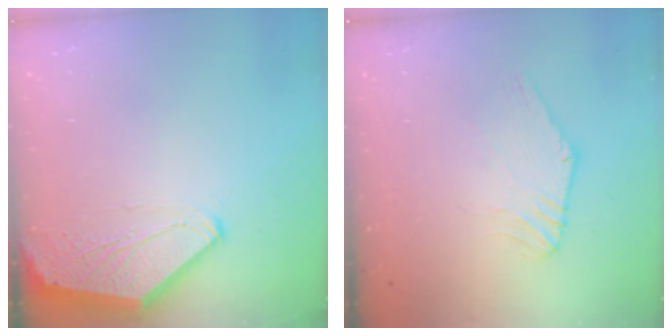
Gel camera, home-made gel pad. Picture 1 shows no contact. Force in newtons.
{"total": 0.5, "press": 0.5, "slide": 0.3}